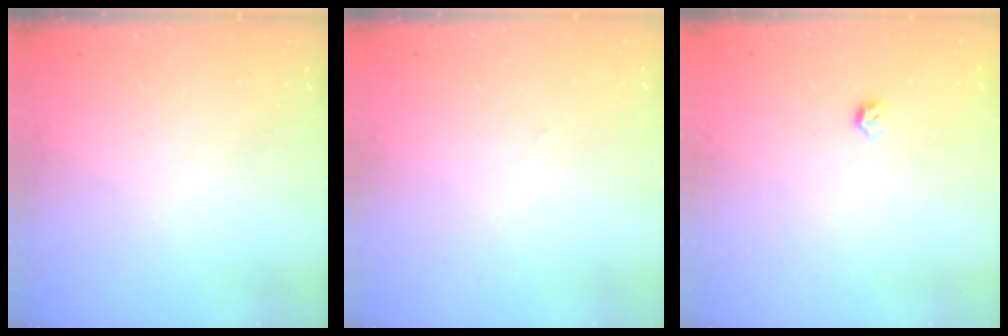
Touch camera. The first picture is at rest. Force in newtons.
{"total": 1.1, "press": 1.1, "slide": 0.1}
{"total": 2.8, "press": 2.7, "slide": 0.8}